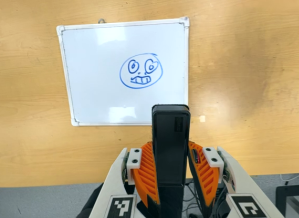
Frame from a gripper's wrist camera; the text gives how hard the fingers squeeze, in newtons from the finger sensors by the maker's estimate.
{"total": 4.8, "left": 3.5, "right": 6.2}